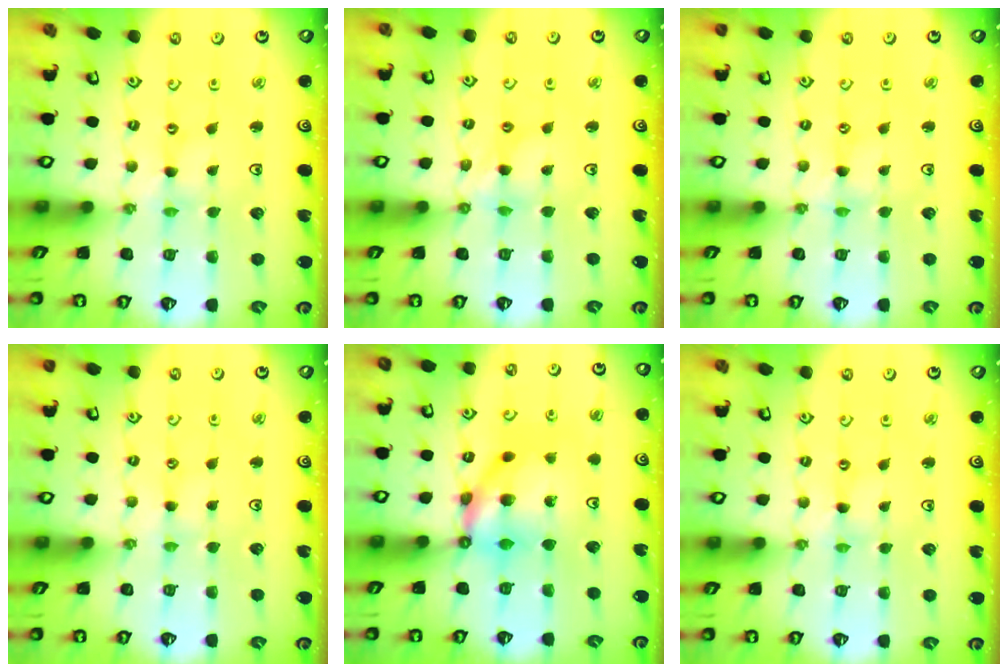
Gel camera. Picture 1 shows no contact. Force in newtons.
{"total": 4.9, "press": 4.8, "slide": 0.5}
{"total": 0.0}
{"total": 1.7, "press": 1.7, "slide": 0.4}
{"total": 10.3, "press": 10.3, "slide": 0.5}
{"total": 0.0}